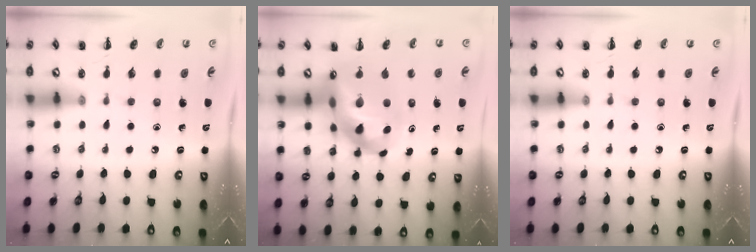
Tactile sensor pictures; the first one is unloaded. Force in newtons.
{"total": 13.8, "press": 13.3, "slide": 3.7}
{"total": 0.0}